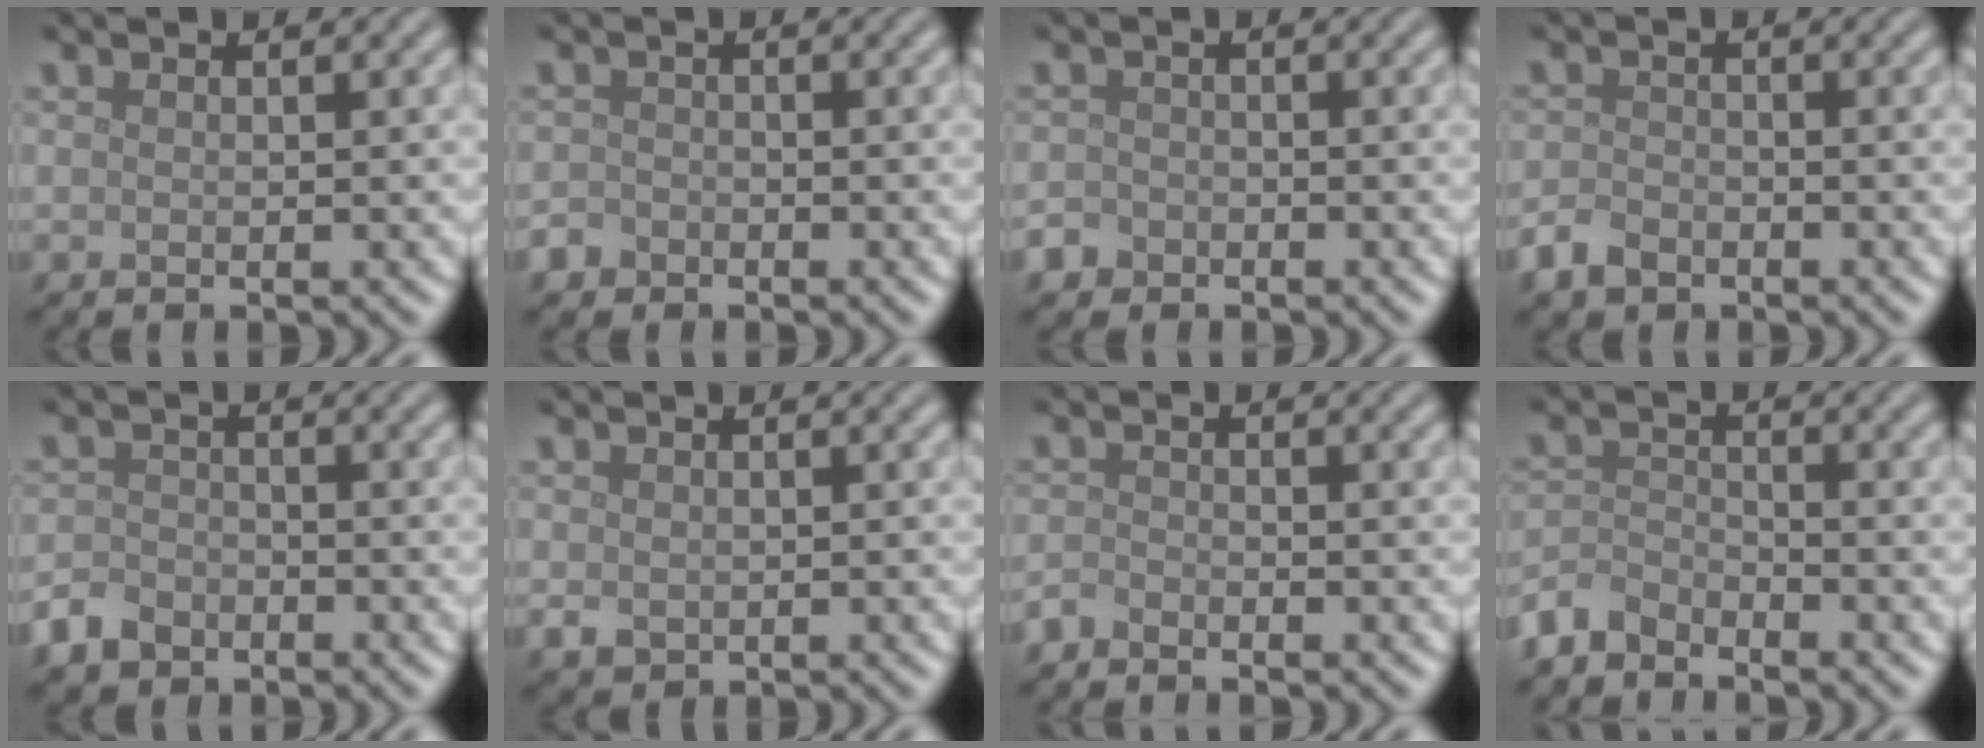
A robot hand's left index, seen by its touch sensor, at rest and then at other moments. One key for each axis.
{"total": 1.5, "fx": -1.0, "fy": 1.1, "fz": 0.2, "tx": 0.002, "ty": 0.002, "tz": -0.023}
{"total": 1.8, "fx": -1.1, "fy": 1.4, "fz": 0.2, "tx": 0.005, "ty": 0.004, "tz": -0.024}
{"total": 2.4, "fx": -1.7, "fy": 1.5, "fz": 0.8, "tx": -0.015, "ty": -0.001, "tz": -0.041}
{"total": 2.8, "fx": -1.9, "fy": 1.9, "fz": 0.8, "tx": -0.012, "ty": -0.001, "tz": -0.043}
{"total": 1.2, "fx": 0.0, "fy": 1.1, "fz": 0.6, "tx": -0.010, "ty": -0.003, "tz": 0.001}
{"total": 1.2, "fx": -1.1, "fy": 0.4, "fz": 0.2, "tx": -0.003, "ty": 0.000, "tz": -0.027}
{"total": 2.9, "fx": -2.6, "fy": 1.0, "fz": 0.5, "tx": -0.010, "ty": 0.001, "tz": -0.066}